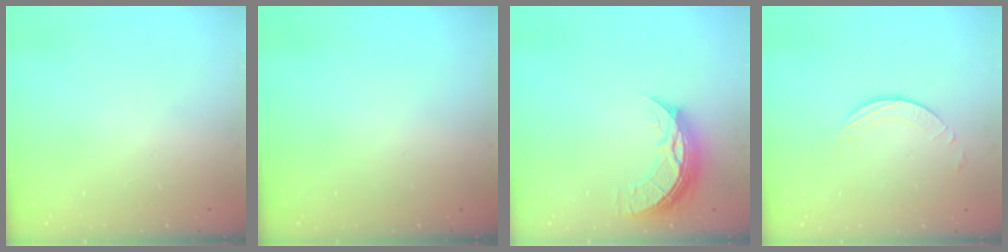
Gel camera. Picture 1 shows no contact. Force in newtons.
{"total": 0.0}
{"total": 8.4, "press": 8.4, "slide": 0.8}
{"total": 1.9, "press": 1.9, "slide": 0.1}